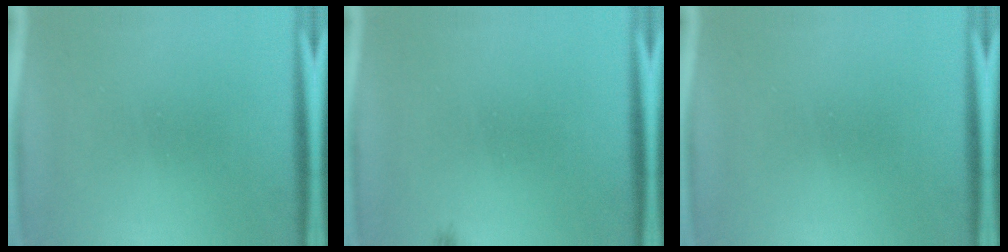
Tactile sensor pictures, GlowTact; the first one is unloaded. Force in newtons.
{"total": 0.6}
{"total": 0.0}